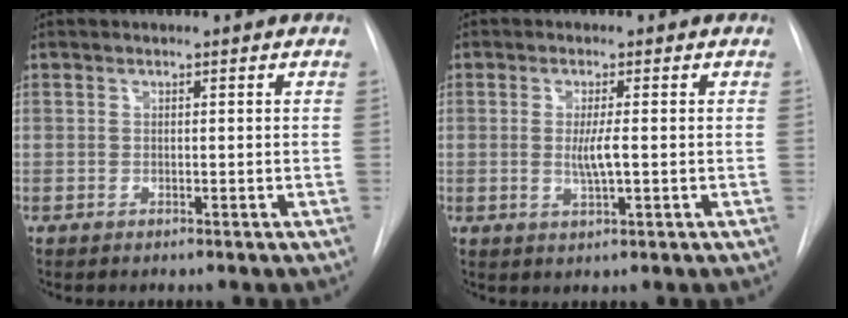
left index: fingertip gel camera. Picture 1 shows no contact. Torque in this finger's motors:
{"motor_torque": [0.57, -0.26, 0.11, 0.05]}